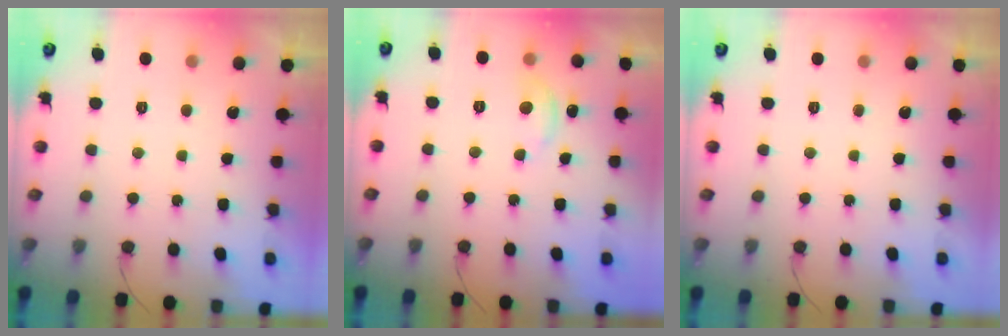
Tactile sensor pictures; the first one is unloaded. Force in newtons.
{"total": 5.9, "press": 5.9, "slide": 0.8}
{"total": 0.0}